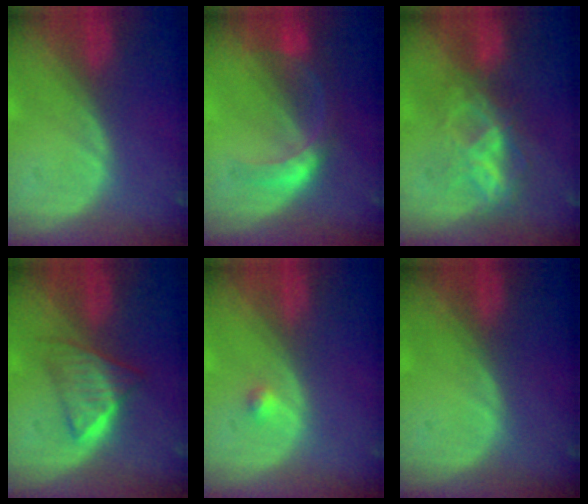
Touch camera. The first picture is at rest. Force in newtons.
{"total": 5.5, "press": 5.2, "slide": 2.0}
{"total": 6.8, "press": 6.1, "slide": 3.1}
{"total": 6.3, "press": 5.4, "slide": 3.2}
{"total": 1.0, "press": 1.0, "slide": 0.1}
{"total": 0.0}